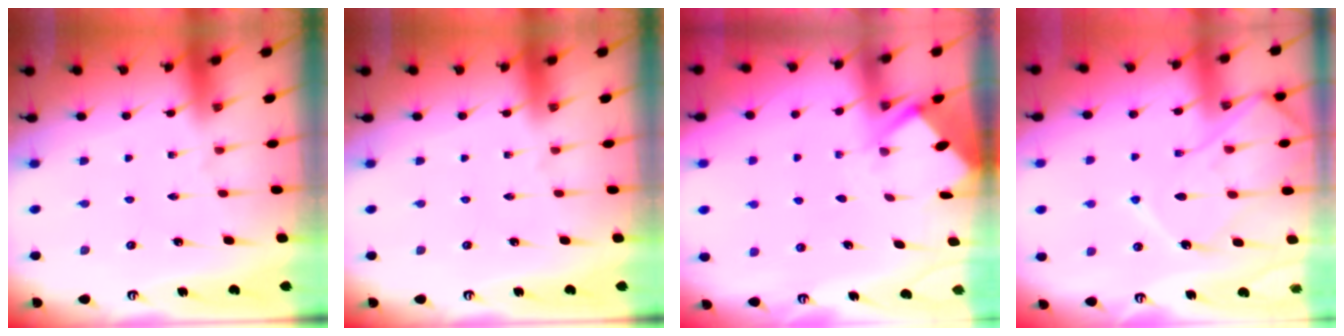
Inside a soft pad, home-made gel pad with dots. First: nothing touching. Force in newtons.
{"total": 0.0}
{"total": 2.8, "press": 2.8, "slide": 0.3}
{"total": 11.9, "press": 11.9, "slide": 1.3}